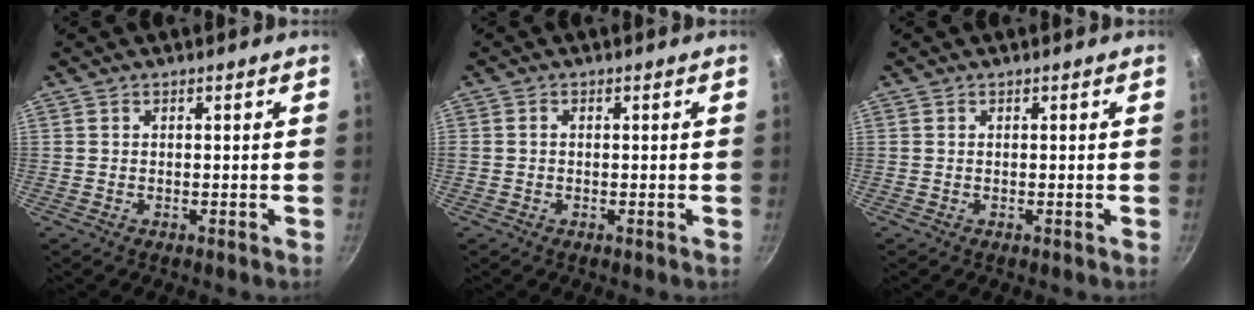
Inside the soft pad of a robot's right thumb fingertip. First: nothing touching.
{"total": 0.7, "force": [0.0, 0.6, 0.4], "torque": [-0.007, 0.005, -0.001]}
{"total": 0.0}